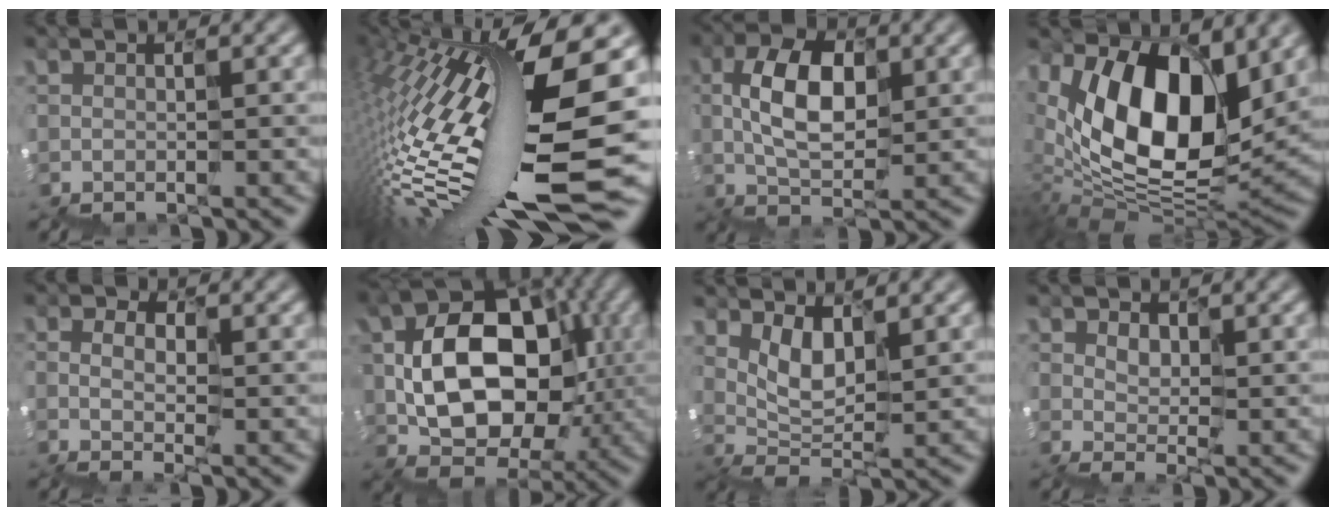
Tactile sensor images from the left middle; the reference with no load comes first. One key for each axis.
{"total": 16.5, "fx": -1.6, "fy": 3.9, "fz": 16.0, "tx": -0.310, "ty": -0.022, "tz": -0.025}
{"total": 3.8, "fx": 0.6, "fy": 2.2, "fz": 2.9, "tx": -0.071, "ty": 0.012, "tz": 0.006}
{"total": 10.8, "fx": 4.1, "fy": 6.0, "fz": 8.0, "tx": -0.145, "ty": -0.009, "tz": 0.068}
{"total": 0.0}
{"total": 10.0, "fx": 0.7, "fy": 7.9, "fz": 6.0, "tx": -0.092, "ty": 0.021, "tz": 0.006}
{"total": 1.7, "fx": 1.3, "fy": 0.7, "fz": 0.9, "tx": -0.036, "ty": -0.003, "tz": 0.028}
{"total": 0.9, "fx": 0.6, "fy": 0.7, "fz": 0.1, "tx": -0.014, "ty": 0.000, "tz": 0.013}